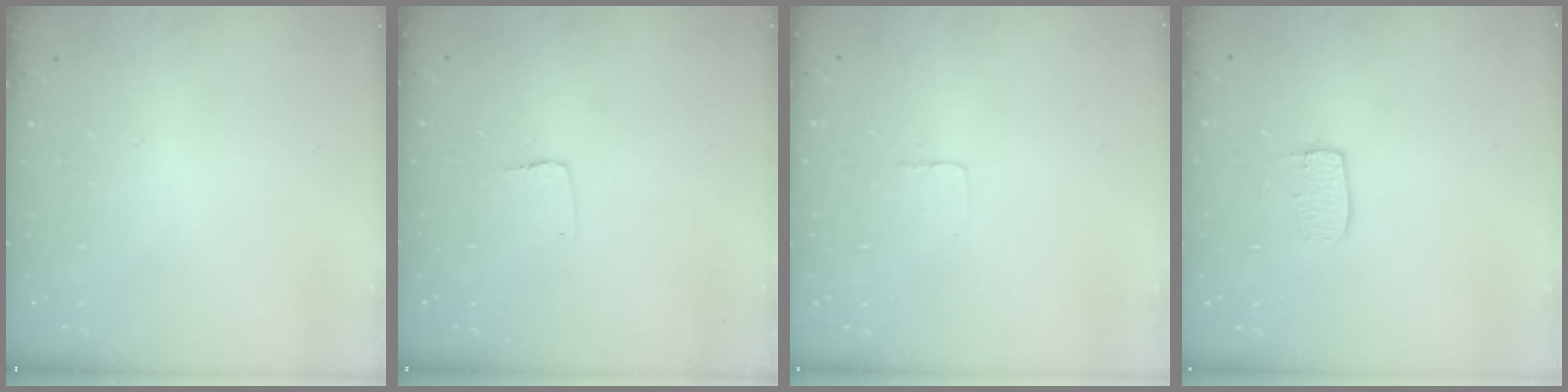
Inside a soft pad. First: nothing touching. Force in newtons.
{"total": 3.5, "press": 3.4, "slide": 0.3}
{"total": 1.9, "press": 1.9, "slide": 0.1}
{"total": 5.5, "press": 5.5, "slide": 0.1}